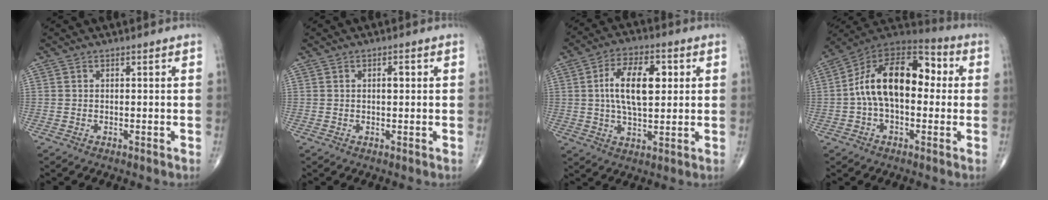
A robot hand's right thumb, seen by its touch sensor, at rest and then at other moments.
{"total": 1.6, "force": [0.3, 0.7, 1.4], "torque": [-0.020, 0.002, 0.004]}
{"total": 12.7, "force": [2.2, 6.2, 10.8], "torque": [-0.179, 0.004, 0.038]}
{"total": 17.9, "force": [1.0, 10.3, 14.6], "torque": [-0.225, 0.051, 0.005]}